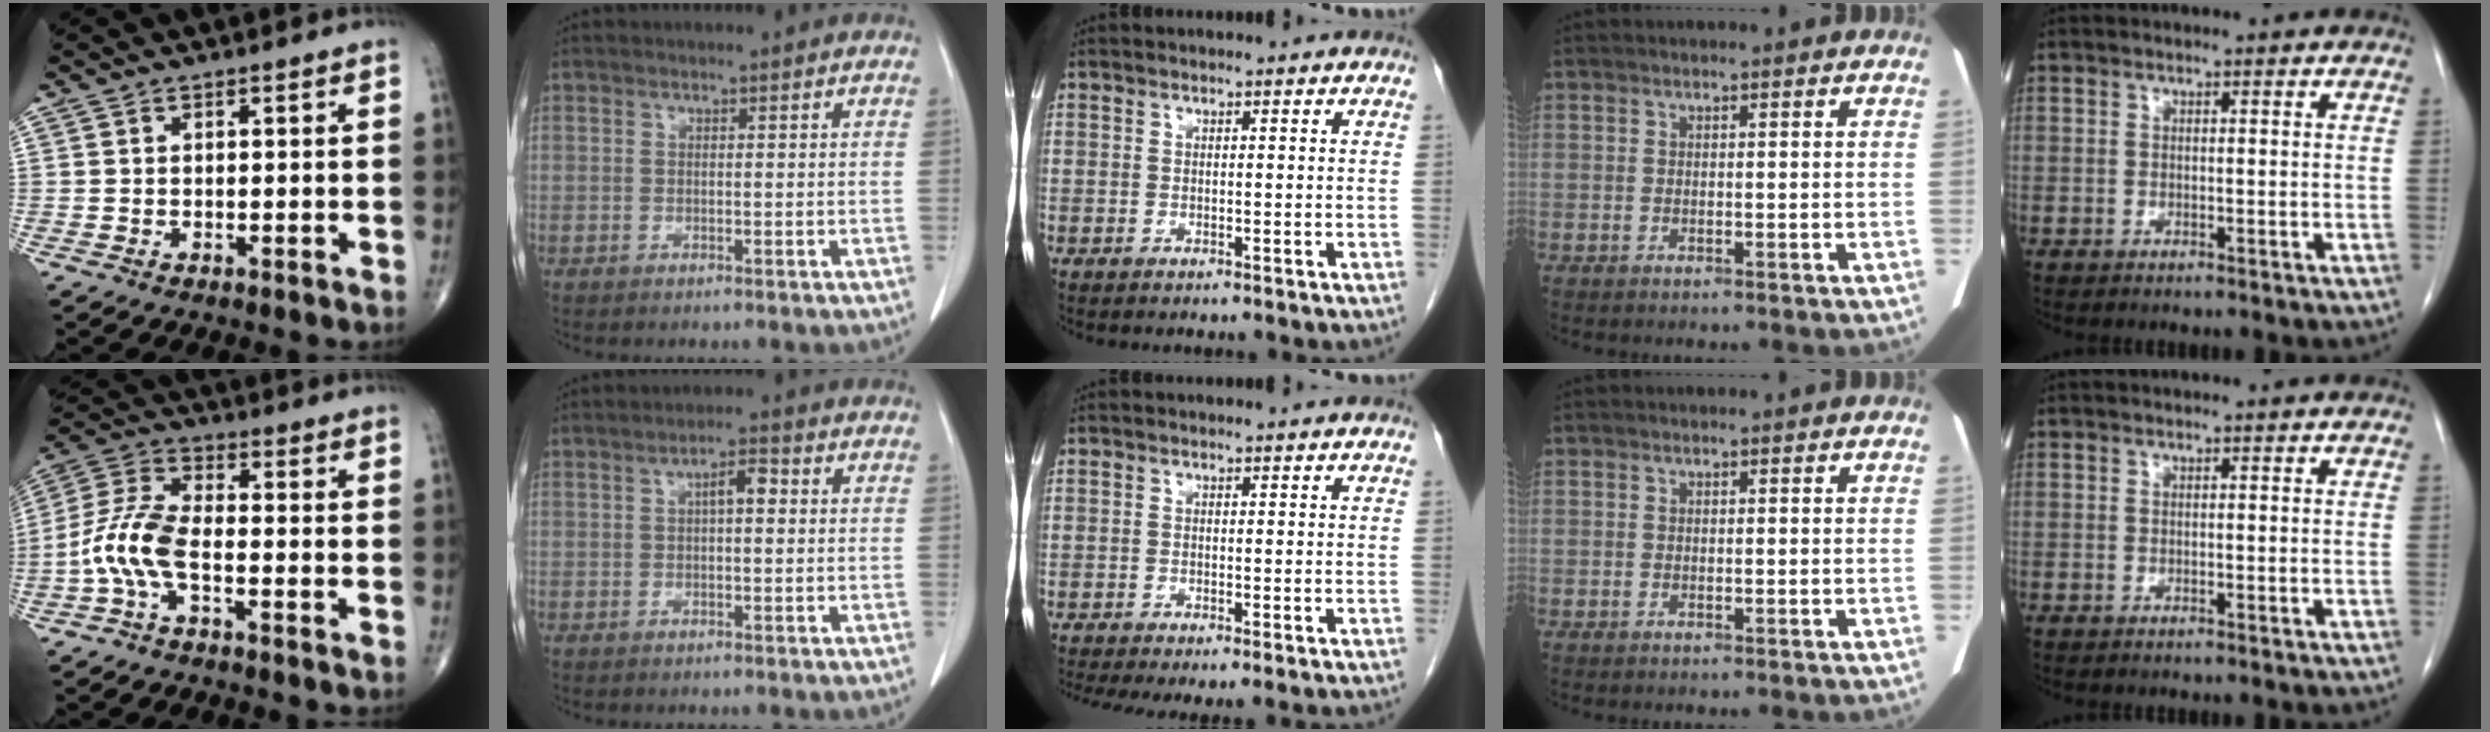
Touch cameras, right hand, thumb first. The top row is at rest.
{"thumb": {"total": 8.8, "force": [-3.2, 3.3, 7.5], "torque": [-0.175, 0.033, -0.073]}, "index": {"total": 3.2, "force": [0.5, 0.9, 3.0], "torque": [-0.048, 0.011, 0.006]}, "middle": {"total": 5.5, "force": [-4.3, 0.4, 3.4], "torque": [-0.049, -0.012, -0.071]}}